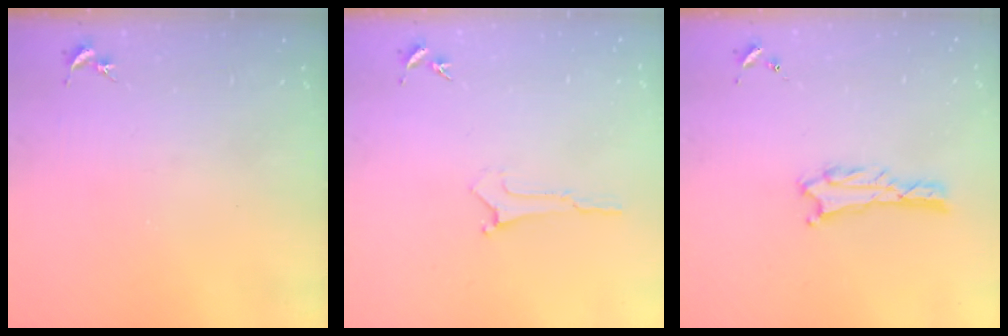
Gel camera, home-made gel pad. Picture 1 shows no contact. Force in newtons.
{"total": 0.0}
{"total": 2.0, "press": 2.0, "slide": 0.3}